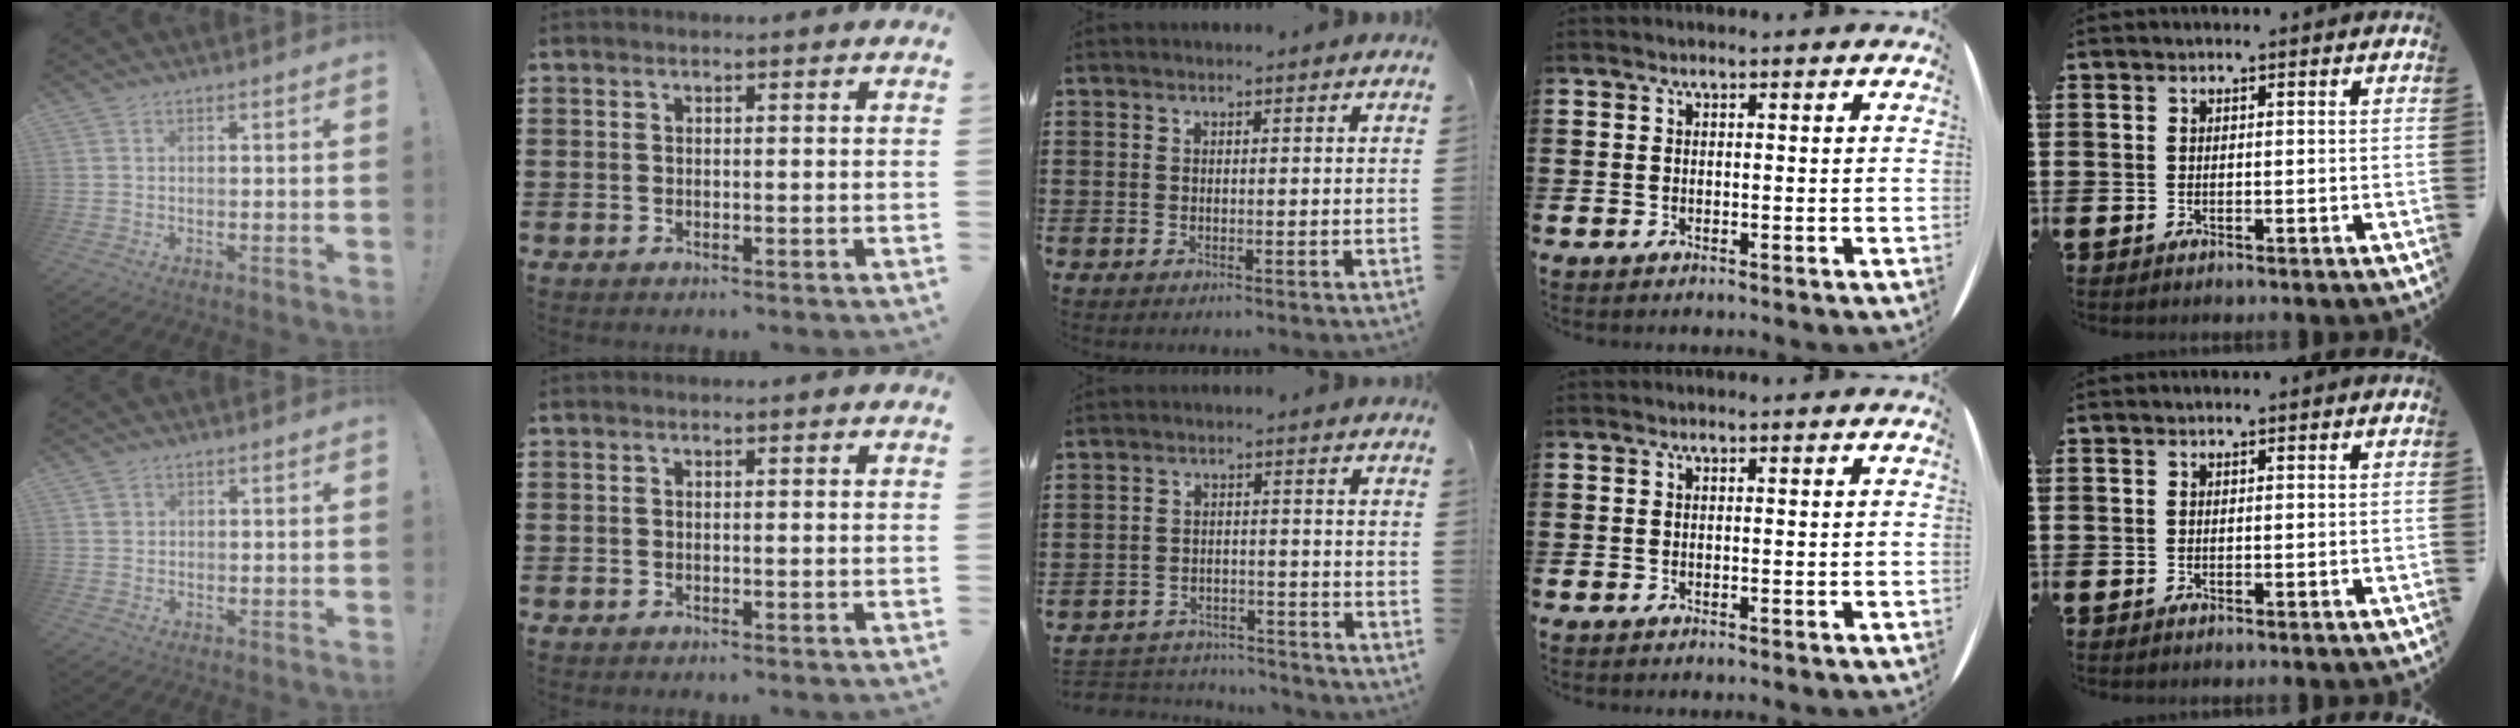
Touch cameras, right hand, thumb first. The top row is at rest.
{"thumb": {"total": 1.2, "force": [0.7, 1.0, 0.0], "torque": [0.003, 0.000, 0.013]}, "middle": {"total": 3.9, "force": [-3.8, 0.8, -0.2], "torque": [-0.003, 0.003, -0.081]}}